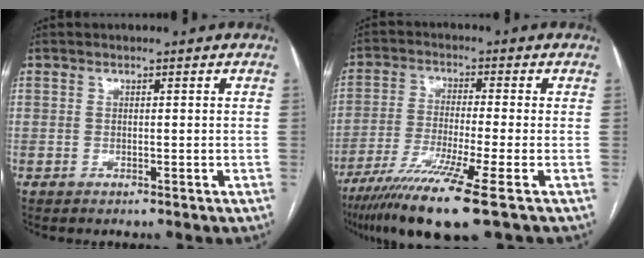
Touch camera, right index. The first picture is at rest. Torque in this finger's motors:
{"motor_torque": [1.56, -0.58, 0.42, 0.19]}